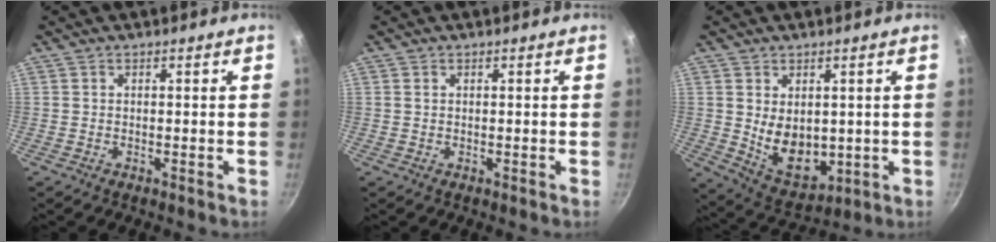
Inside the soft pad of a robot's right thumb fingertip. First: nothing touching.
{"total": 0.6, "force": [0.3, 0.4, 0.3], "torque": [-0.007, 0.001, 0.005]}
{"total": 10.1, "force": [0.7, 6.8, 7.3], "torque": [-0.096, -0.025, 0.038]}